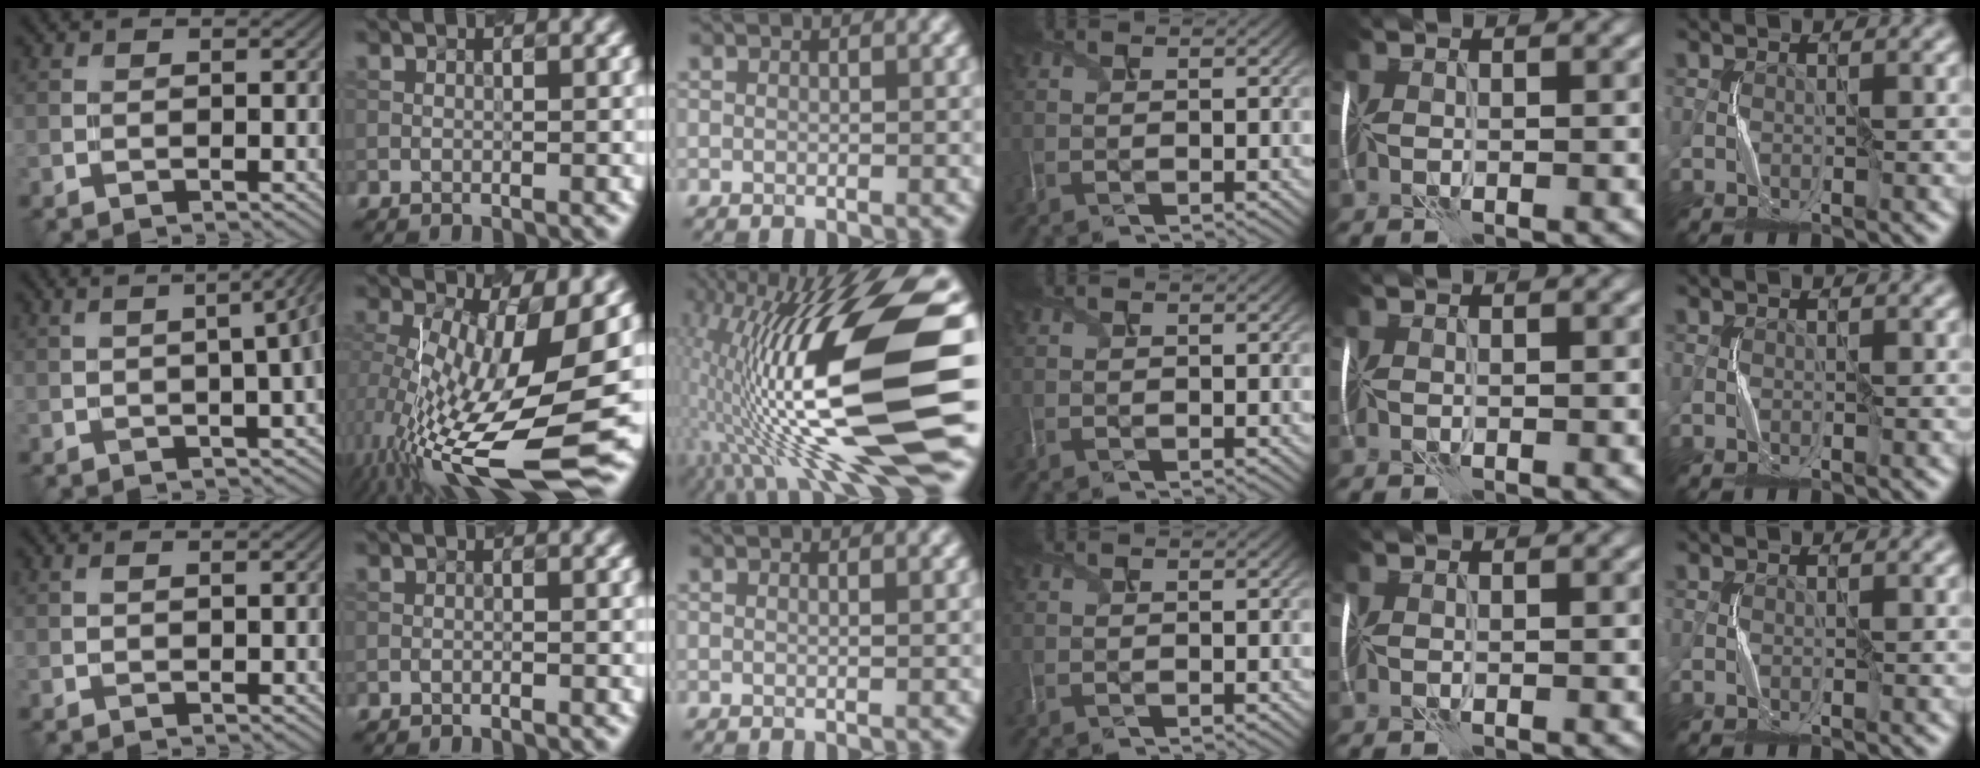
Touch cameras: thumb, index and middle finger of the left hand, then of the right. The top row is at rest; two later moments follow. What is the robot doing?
{"motion": "shake", "object": "plastic piggy bank"}